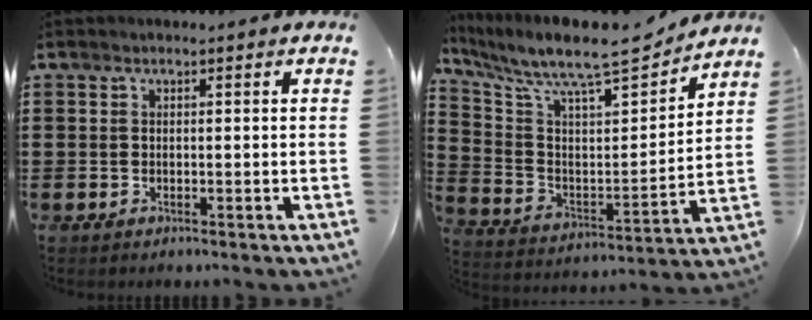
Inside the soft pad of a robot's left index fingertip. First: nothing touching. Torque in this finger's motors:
{"motor_torque": [1.39, -0.75, 0.54, 0.21]}